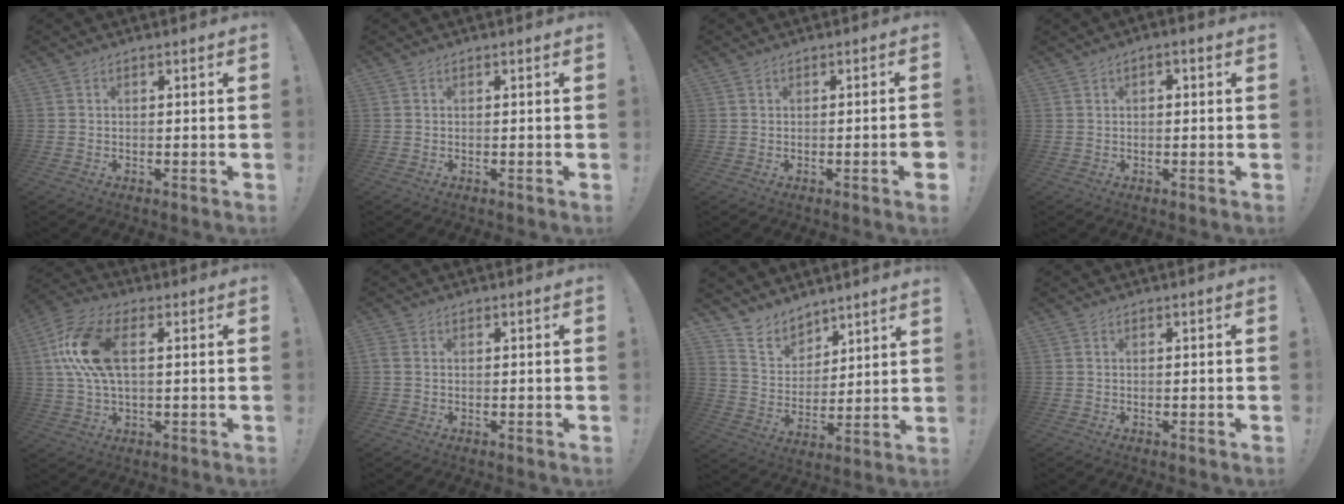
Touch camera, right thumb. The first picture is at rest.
{"total": 0.0}
{"total": 3.0, "force": [-1.0, 0.0, 2.8], "torque": [-0.038, -0.008, -0.015]}
{"total": 1.3, "force": [-0.4, 0.8, 1.0], "torque": [-0.011, 0.004, -0.010]}
{"total": 15.7, "force": [3.0, 8.0, 13.1], "torque": [-0.263, 0.002, 0.054]}
{"total": 1.4, "force": [0.2, 1.1, 0.8], "torque": [-0.018, 0.005, 0.005]}
{"total": 8.9, "force": [7.9, 4.0, 1.0], "torque": [-0.043, -0.073, 0.155]}
{"total": 0.0}